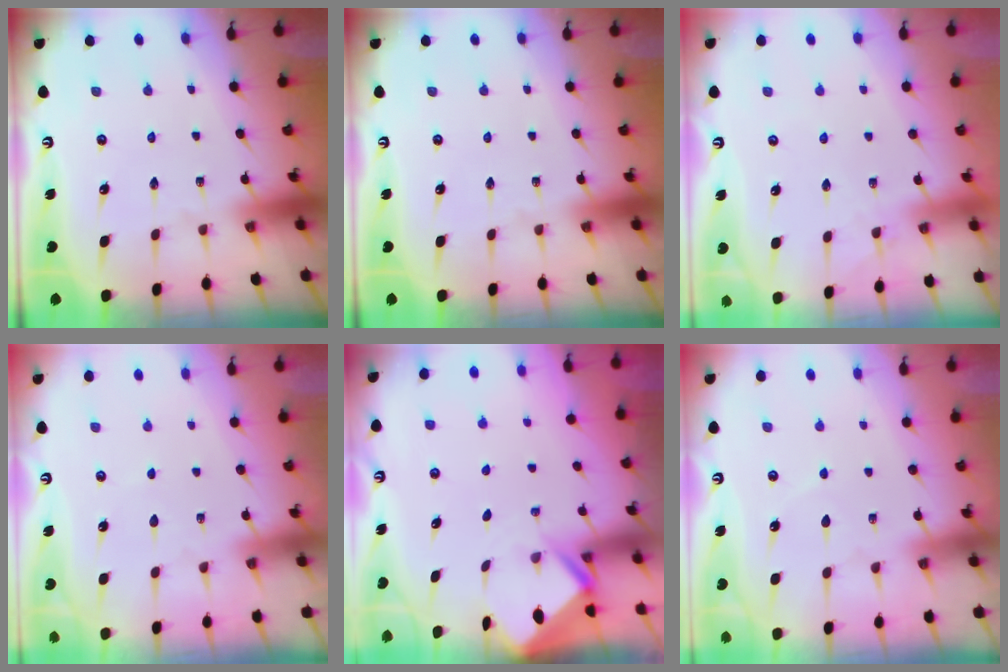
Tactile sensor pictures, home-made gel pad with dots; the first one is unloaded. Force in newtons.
{"total": 0.0}
{"total": 3.0, "press": 3.0, "slide": 0.6}
{"total": 4.7, "press": 4.6, "slide": 0.6}
{"total": 2.4, "press": 2.4, "slide": 0.2}
{"total": 6.7, "press": 6.7, "slide": 0.7}